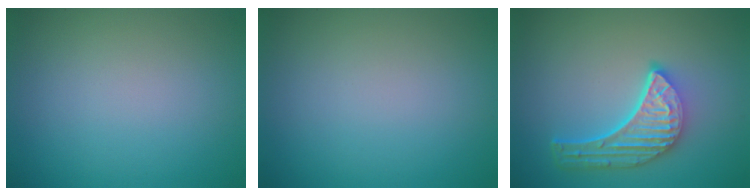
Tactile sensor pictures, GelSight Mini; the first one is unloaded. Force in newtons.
{"total": 0.0}
{"total": 5.4, "press": 4.1, "slide": 3.5}